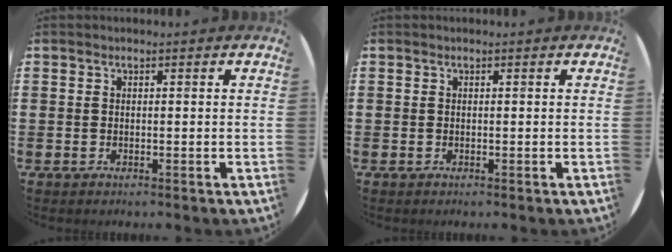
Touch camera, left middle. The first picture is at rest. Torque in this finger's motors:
{"motor_torque": [-0.07, 0.06, 0.01, 0.00]}